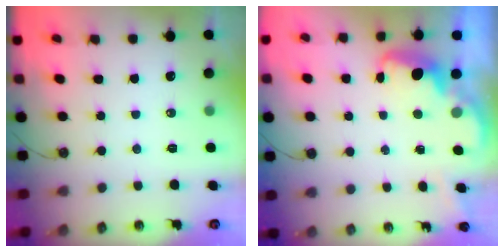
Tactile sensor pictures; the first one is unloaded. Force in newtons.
{"total": 2.7, "press": 2.6, "slide": 0.8}